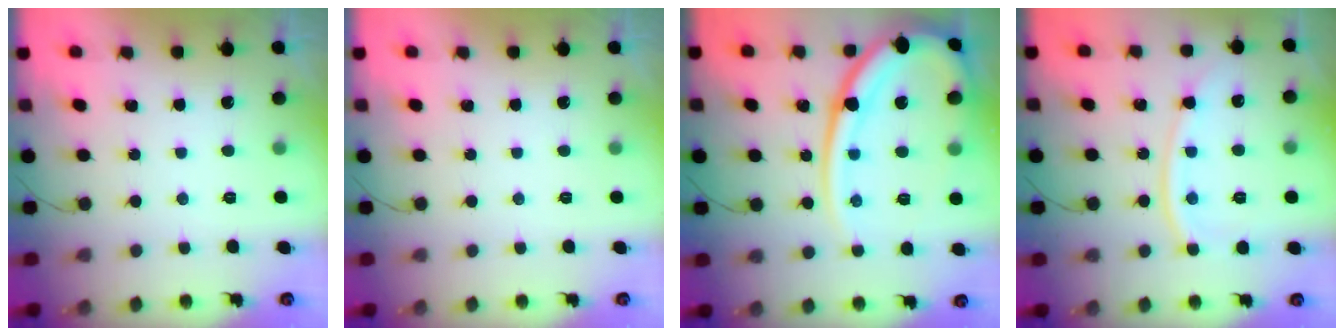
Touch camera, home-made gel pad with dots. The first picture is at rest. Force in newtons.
{"total": 0.0}
{"total": 19.4, "press": 19.3, "slide": 2.0}
{"total": 11.6, "press": 11.5, "slide": 1.3}